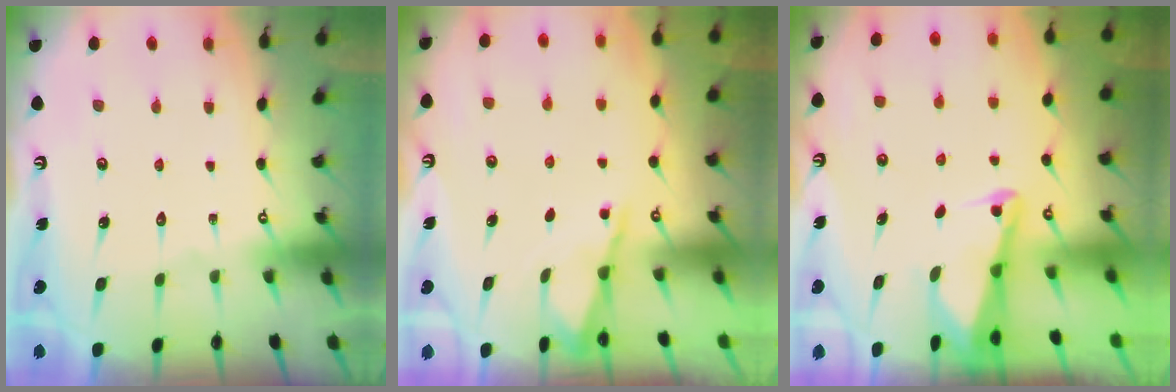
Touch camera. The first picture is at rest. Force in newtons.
{"total": 1.1, "press": 1.1, "slide": 0.1}
{"total": 2.7, "press": 2.6, "slide": 0.7}